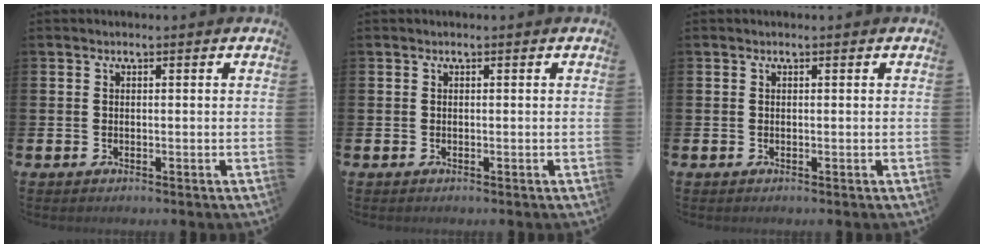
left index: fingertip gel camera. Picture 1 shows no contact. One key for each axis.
{"total": 0.0}
{"total": 0.0}